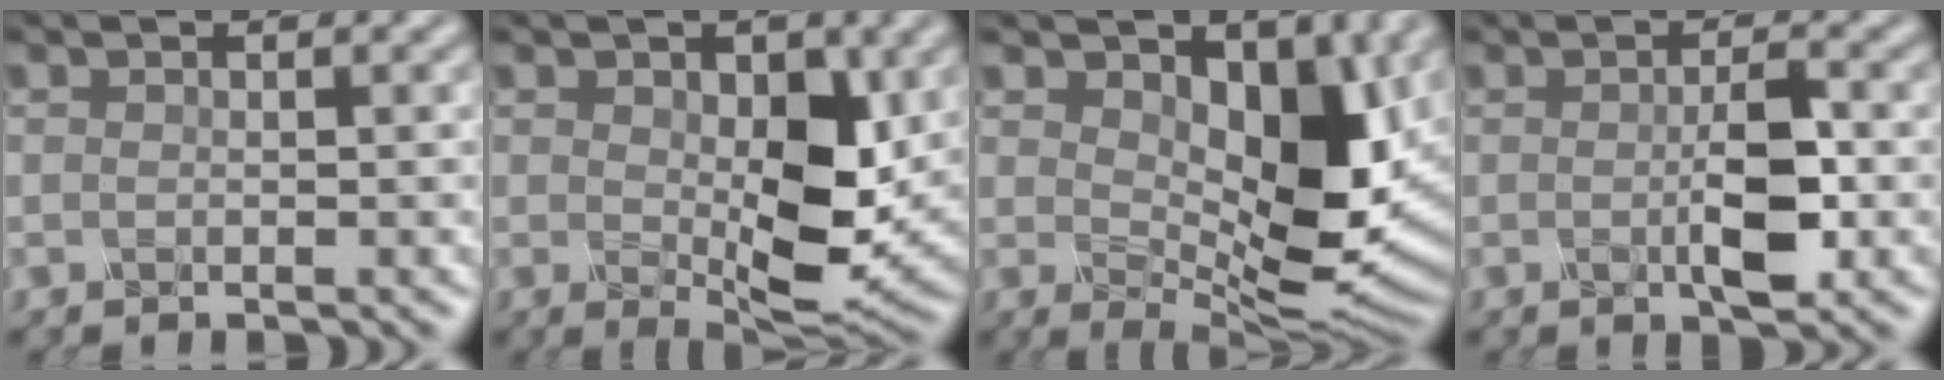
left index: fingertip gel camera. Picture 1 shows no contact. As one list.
[{"total": 7.0, "force": [0.2, 3.4, 6.1], "torque": [-0.112, -0.012, 0.015]}, {"total": 9.8, "force": [1.7, 5.1, 8.2], "torque": [-0.138, -0.013, 0.039]}, {"total": 2.9, "force": [-0.6, 0.5, 2.8], "torque": [-0.067, -0.002, -0.004]}]